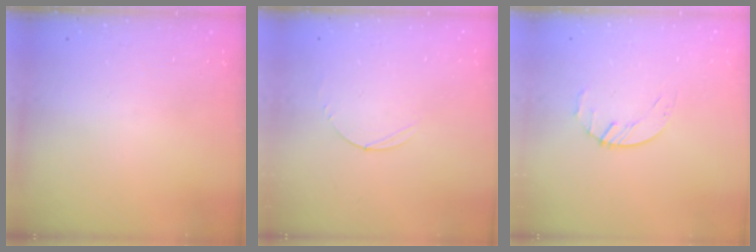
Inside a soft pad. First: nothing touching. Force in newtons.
{"total": 3.0, "press": 3.0, "slide": 0.3}
{"total": 2.7, "press": 2.6, "slide": 0.3}